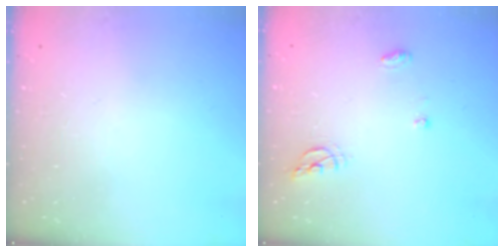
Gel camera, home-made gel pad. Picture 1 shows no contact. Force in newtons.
{"total": 6.2, "press": 6.2, "slide": 0.4}